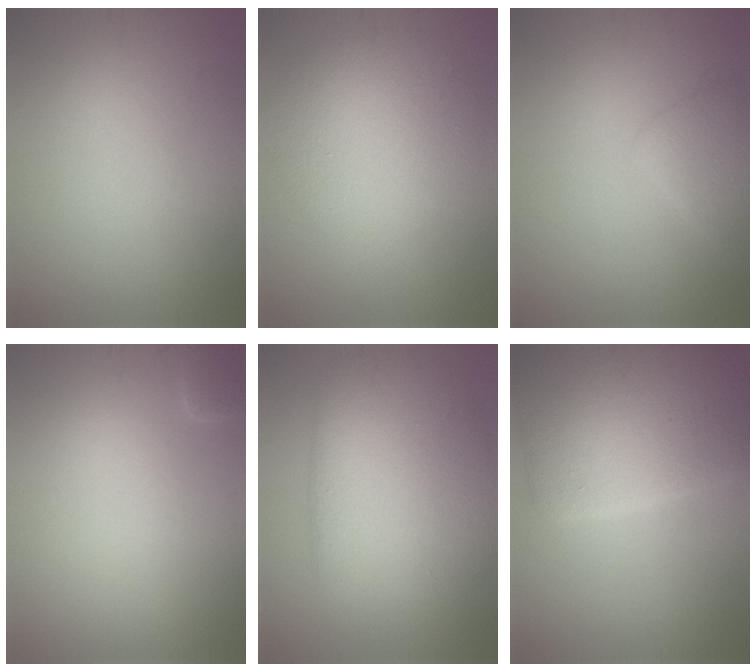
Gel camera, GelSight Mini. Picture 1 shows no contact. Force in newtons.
{"total": 5.9, "press": 5.9, "slide": 0.2}
{"total": 2.2, "press": 2.2, "slide": 0.1}
{"total": 1.1, "press": 1.0, "slide": 0.1}
{"total": 8.5, "press": 8.4, "slide": 0.7}
{"total": 11.0, "press": 11.0, "slide": 0.3}